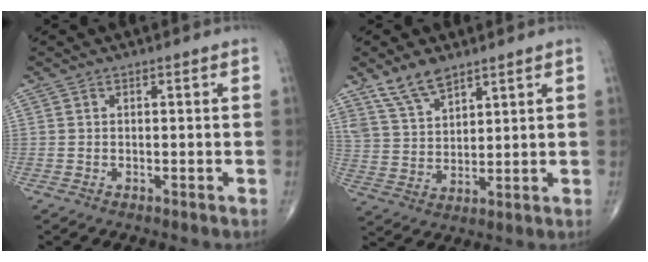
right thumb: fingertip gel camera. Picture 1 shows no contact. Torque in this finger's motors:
{"motor_torque": [-1.07, 1.18, 0.32, 0.73, 0.06]}